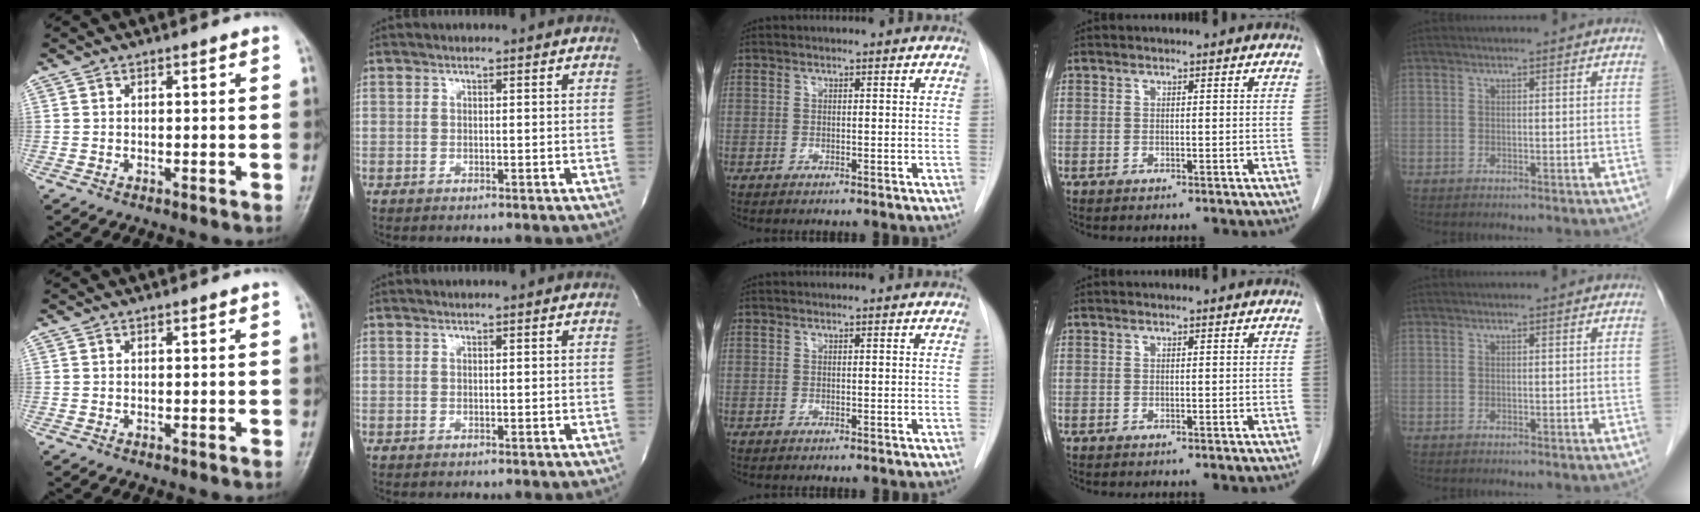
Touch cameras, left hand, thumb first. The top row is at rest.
{}